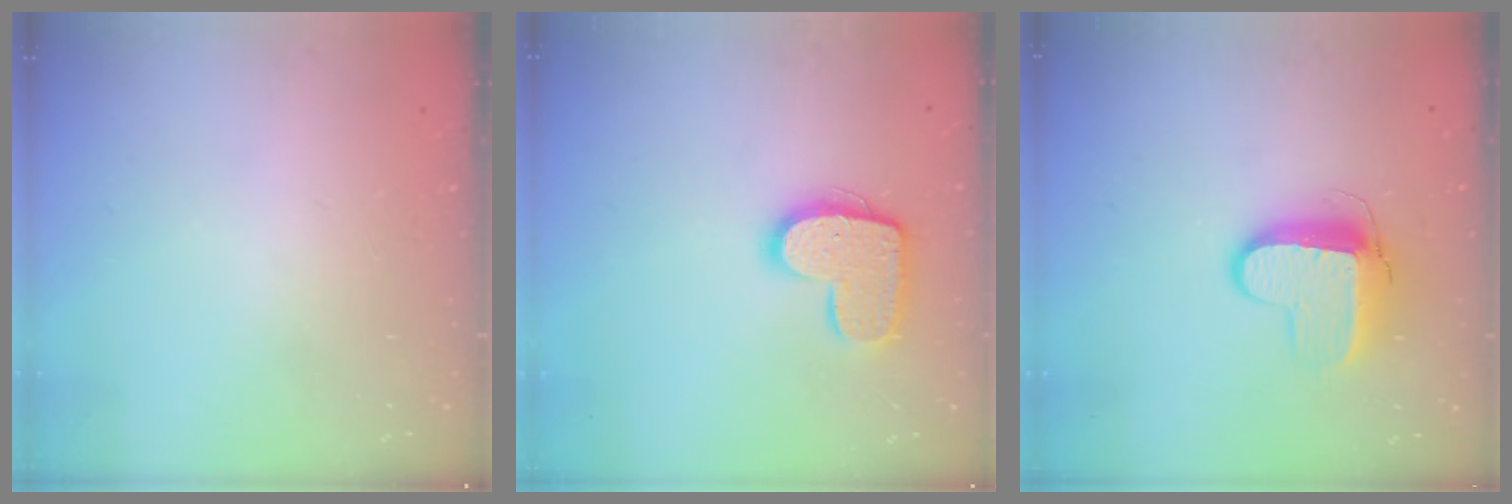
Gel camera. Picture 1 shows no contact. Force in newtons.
{"total": 13.5, "press": 13.5, "slide": 0.7}
{"total": 10.3, "press": 10.2, "slide": 1.0}